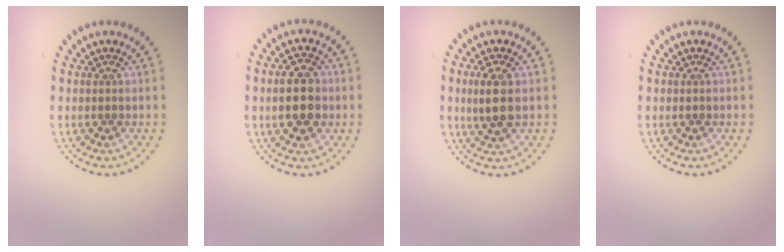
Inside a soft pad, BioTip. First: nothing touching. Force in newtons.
{"total": 4.5, "press": 4.5, "slide": 0.3}
{"total": 2.7, "press": 2.6, "slide": 0.8}
{"total": 0.0}